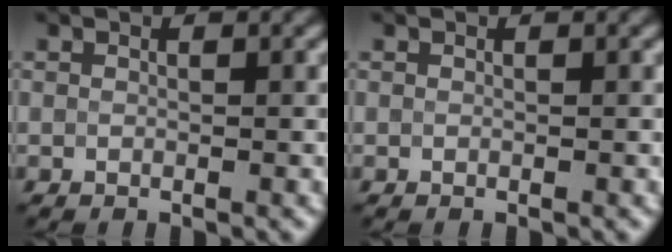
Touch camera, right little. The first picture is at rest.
{"total": 0.0}